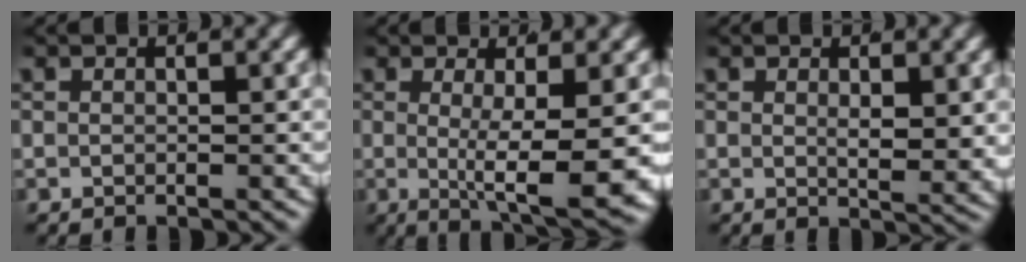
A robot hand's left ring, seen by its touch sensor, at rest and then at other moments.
{"total": 7.8, "force": [-1.1, 1.6, 7.5], "torque": [-0.107, -0.026, -0.003]}
{"total": 2.1, "force": [0.6, 0.1, 2.0], "torque": [-0.032, -0.019, 0.017]}